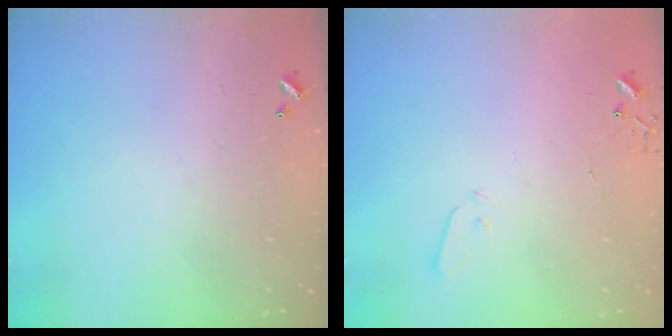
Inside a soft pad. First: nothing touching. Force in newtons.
{"total": 3.0, "press": 2.9, "slide": 0.7}